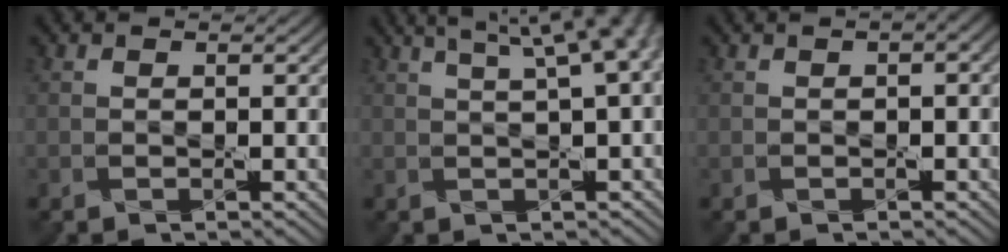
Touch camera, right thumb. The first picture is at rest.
{"total": 10.5, "force": [4.7, 3.3, 8.8], "torque": [-0.093, 0.050, 0.041]}
{"total": 1.9, "force": [0.5, 0.6, 1.7], "torque": [-0.030, 0.003, 0.006]}